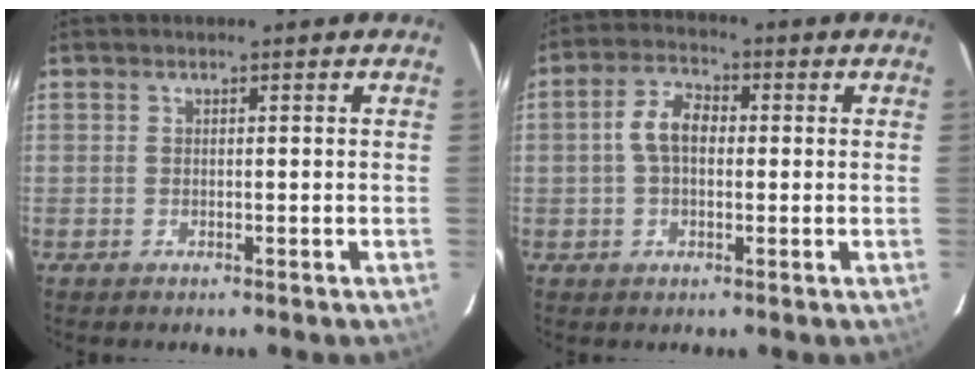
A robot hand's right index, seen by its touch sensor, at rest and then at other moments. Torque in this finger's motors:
{"motor_torque": [0.17, 0.00, 0.16, 0.06]}